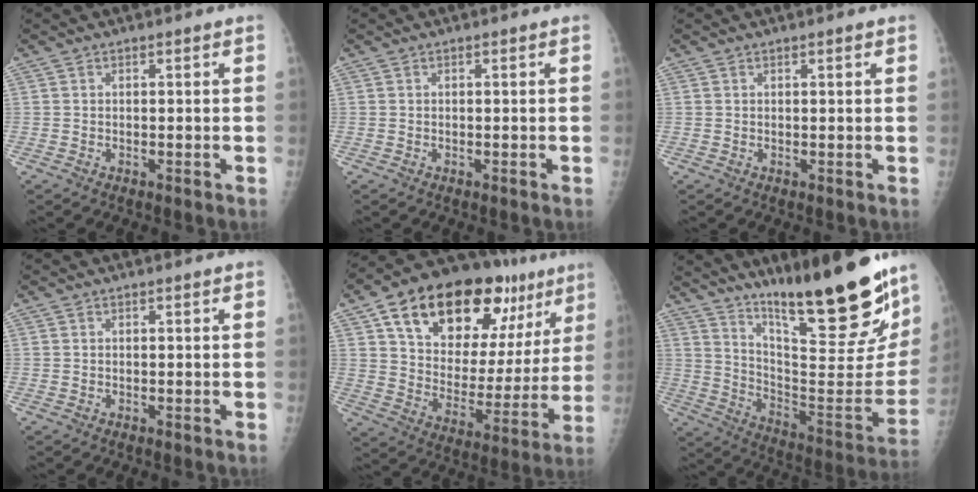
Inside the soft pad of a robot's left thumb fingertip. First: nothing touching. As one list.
[{"total": 0.0}, {"total": 0.8, "force": [0.5, 0.1, 0.6], "torque": [-0.007, -0.001, 0.007]}, {"total": 0.0}, {"total": 27.6, "force": [15.1, 14.4, 18.1], "torque": [-0.233, -0.021, 0.238]}, {"total": 27.5, "force": [19.8, 4.6, 18.6], "torque": [-0.256, -0.115, 0.310]}]